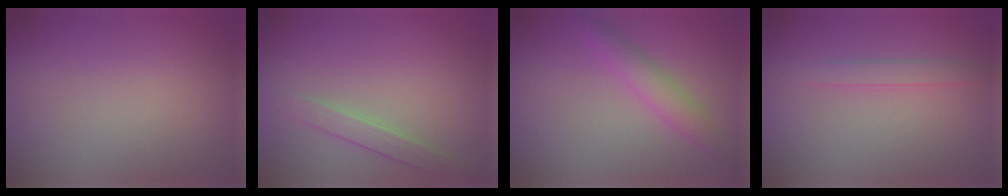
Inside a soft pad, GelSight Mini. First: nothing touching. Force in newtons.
{"total": 1.7, "press": 1.7, "slide": 0.1}
{"total": 2.6, "press": 2.6, "slide": 0.1}
{"total": 1.3, "press": 1.3, "slide": 0.0}